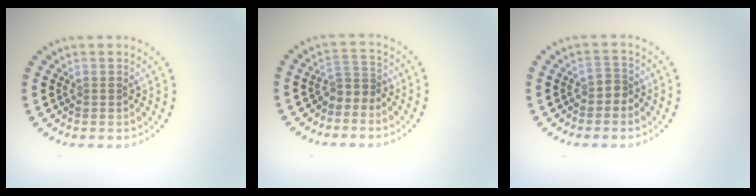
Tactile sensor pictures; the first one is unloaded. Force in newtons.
{"total": 2.0, "press": 1.3, "slide": 1.5}
{"total": 1.4, "press": 1.1, "slide": 0.9}